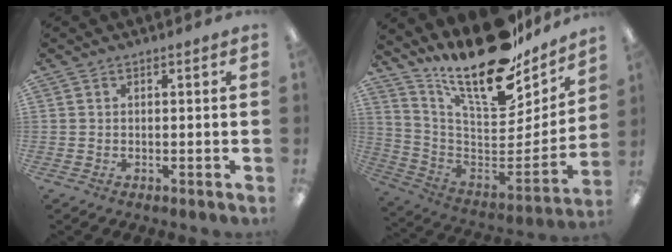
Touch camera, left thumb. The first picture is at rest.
{"total": 21.0, "force": [16.1, 7.4, 11.2], "torque": [-0.164, -0.131, 0.273]}